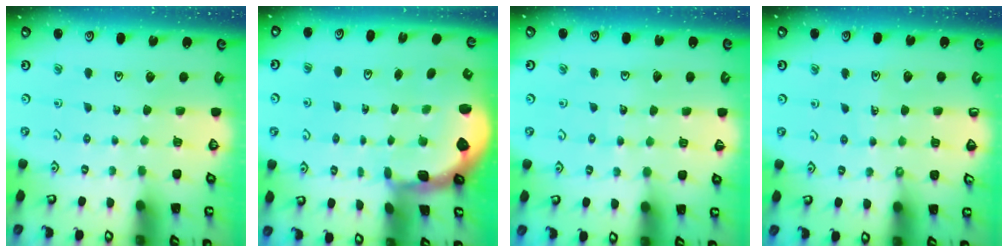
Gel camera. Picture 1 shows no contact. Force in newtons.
{"total": 2.3, "press": 1.5, "slide": 1.8}
{"total": 4.9, "press": 4.9, "slide": 0.6}
{"total": 7.3, "press": 7.1, "slide": 1.9}